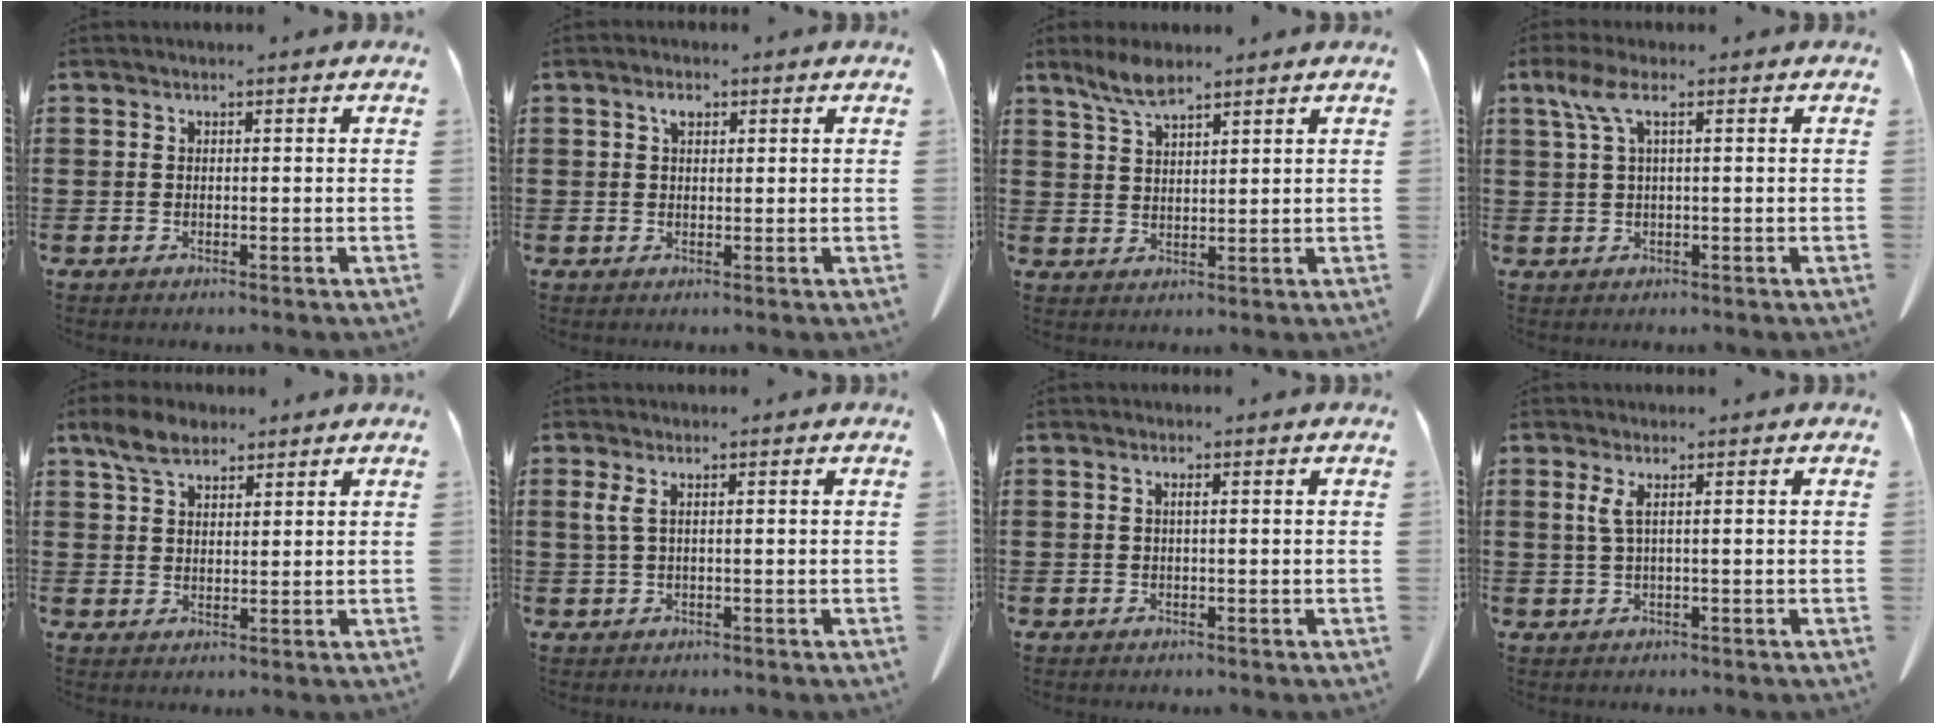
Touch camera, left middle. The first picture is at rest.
{"total": 1.9, "force": [0.9, 0.9, 1.4], "torque": [-0.024, 0.002, 0.013]}
{"total": 4.6, "force": [3.5, 1.1, 2.7], "torque": [-0.061, -0.002, 0.063]}
{"total": 3.7, "force": [1.4, 0.8, 3.4], "torque": [-0.079, 0.003, 0.020]}
{"total": 4.9, "force": [3.5, 2.3, 2.5], "torque": [-0.059, 0.004, 0.066]}
{"total": 1.7, "force": [0.5, 0.1, 1.7], "torque": [-0.043, -0.004, 0.007]}
{"total": 0.7, "force": [0.1, 0.0, 0.7], "torque": [-0.014, -0.001, 0.002]}
{"total": 1.8, "force": [0.5, -0.2, 1.7], "torque": [-0.036, -0.004, 0.008]}